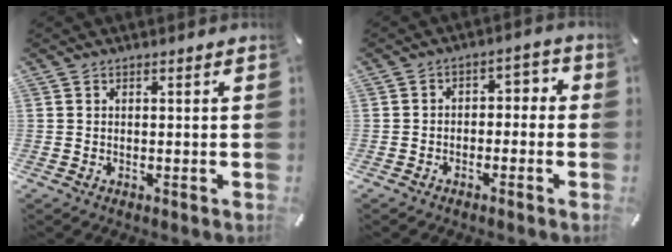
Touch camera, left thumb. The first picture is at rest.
{"total": 4.1, "force": [-3.0, 2.5, 1.3], "torque": [-0.021, 0.022, -0.060]}